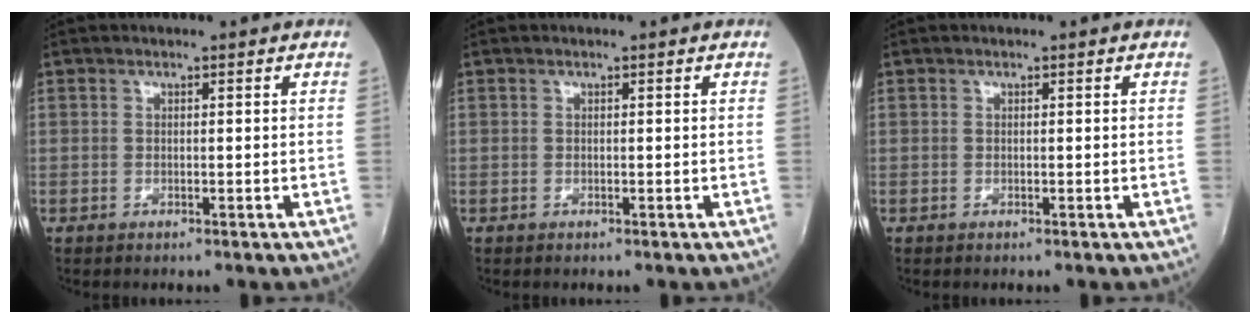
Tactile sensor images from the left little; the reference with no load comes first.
{"total": 0.0}
{"total": 0.0}